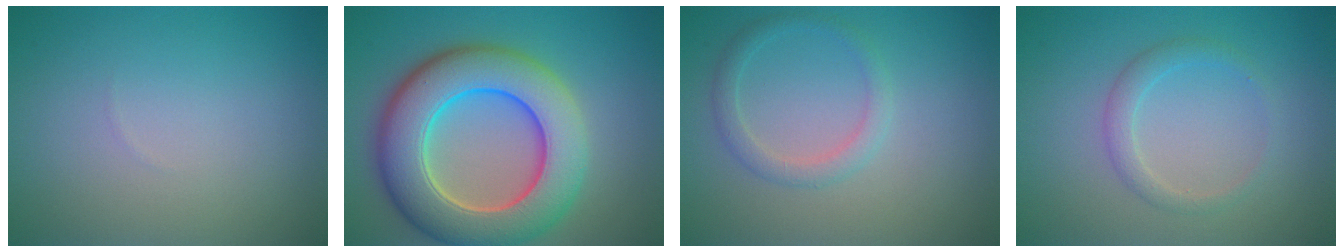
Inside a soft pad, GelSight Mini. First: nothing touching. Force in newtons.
{"total": 10.8, "press": 10.8, "slide": 0.4}
{"total": 1.9, "press": 1.9, "slide": 0.2}
{"total": 1.8, "press": 1.8, "slide": 0.0}